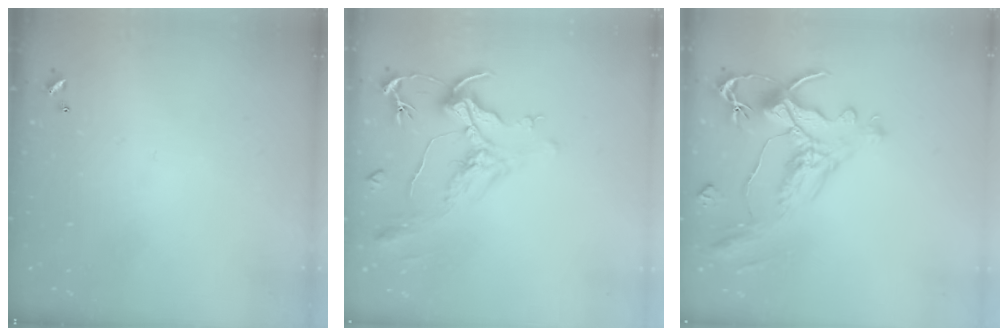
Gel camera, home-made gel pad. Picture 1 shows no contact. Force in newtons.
{"total": 2.1, "press": 1.7, "slide": 1.3}
{"total": 1.5, "press": 0.7, "slide": 1.3}